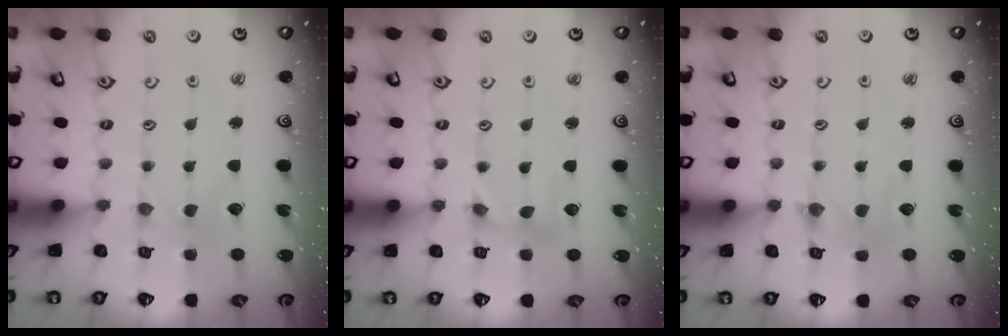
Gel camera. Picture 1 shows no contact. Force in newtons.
{"total": 0.8, "press": 0.8, "slide": 0.1}
{"total": 1.2, "press": 1.2, "slide": 0.3}